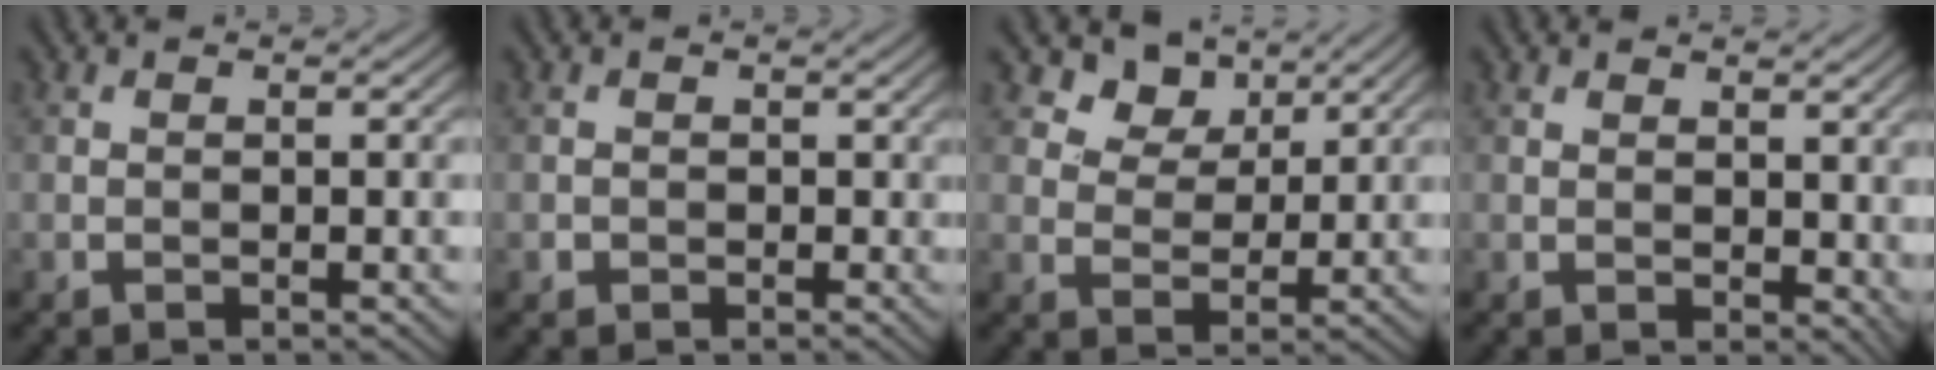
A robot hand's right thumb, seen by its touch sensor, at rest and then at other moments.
{"total": 1.1, "force": [-0.2, 1.1, 0.1], "torque": [0.000, -0.007, -0.007]}
{"total": 5.9, "force": [4.0, 3.7, 2.3], "torque": [-0.048, -0.013, 0.084]}
{"total": 3.1, "force": [1.5, 1.7, 2.1], "torque": [-0.029, -0.003, 0.031]}